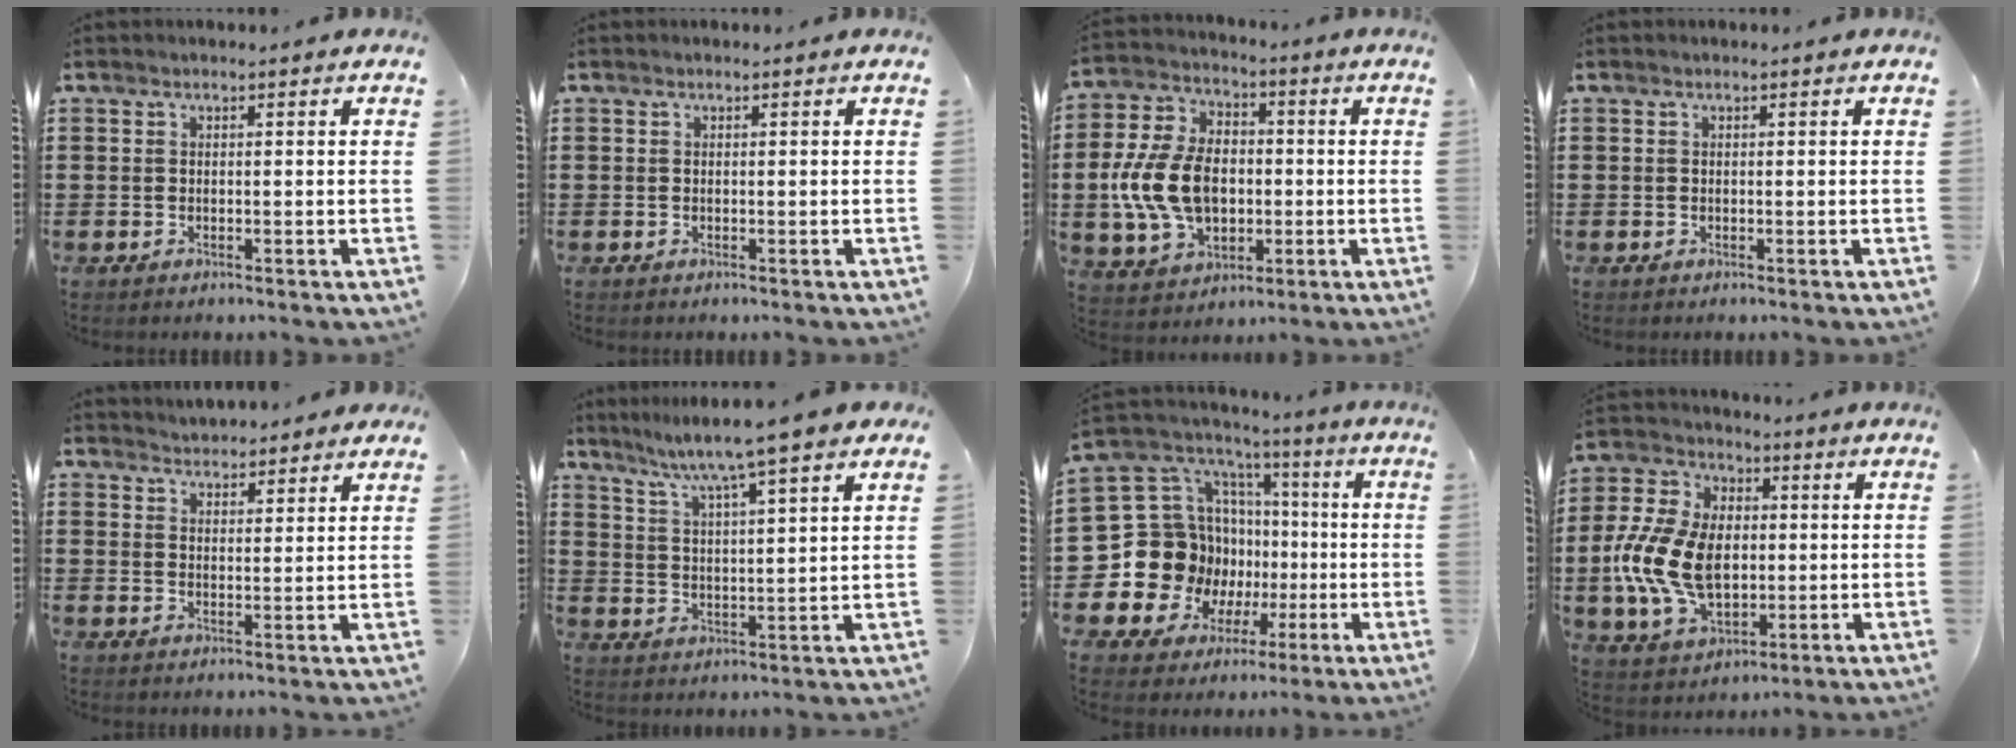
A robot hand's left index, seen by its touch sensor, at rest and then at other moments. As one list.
[{"total": 0.0}, {"total": 11.9, "force": [-1.2, 8.6, 8.2], "torque": [-0.199, 0.015, -0.021]}, {"total": 0.0}, {"total": 3.2, "force": [3.2, 0.3, -0.2], "torque": [-0.004, -0.010, 0.060]}, {"total": 6.1, "force": [5.0, -0.9, 3.3], "torque": [-0.086, -0.030, 0.079]}, {"total": 17.1, "force": [-2.6, 16.1, 5.1], "torque": [-0.150, -0.038, 0.002]}, {"total": 13.3, "force": [-1.5, 8.9, 9.7], "torque": [-0.235, 0.010, -0.028]}]